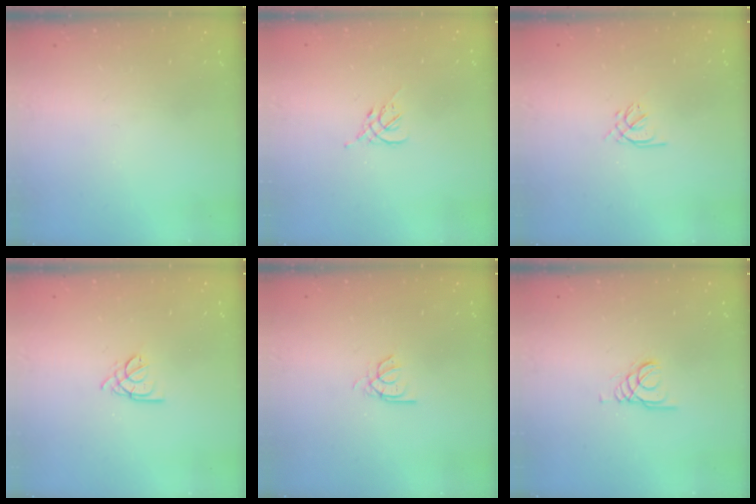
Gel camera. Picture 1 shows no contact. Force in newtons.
{"total": 1.2, "press": 1.1, "slide": 0.5}
{"total": 1.2, "press": 1.0, "slide": 0.5}
{"total": 2.6, "press": 2.6, "slide": 0.6}
{"total": 2.3, "press": 2.3, "slide": 0.2}
{"total": 1.5, "press": 1.5, "slide": 0.1}